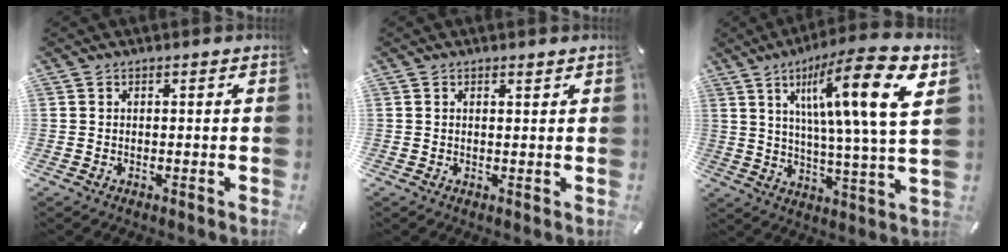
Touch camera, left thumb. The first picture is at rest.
{"total": 0.9, "force": [0.7, 0.1, 0.6], "torque": [-0.012, -0.001, 0.012]}
{"total": 19.5, "force": [7.6, 3.2, 17.7], "torque": [-0.286, -0.031, 0.096]}